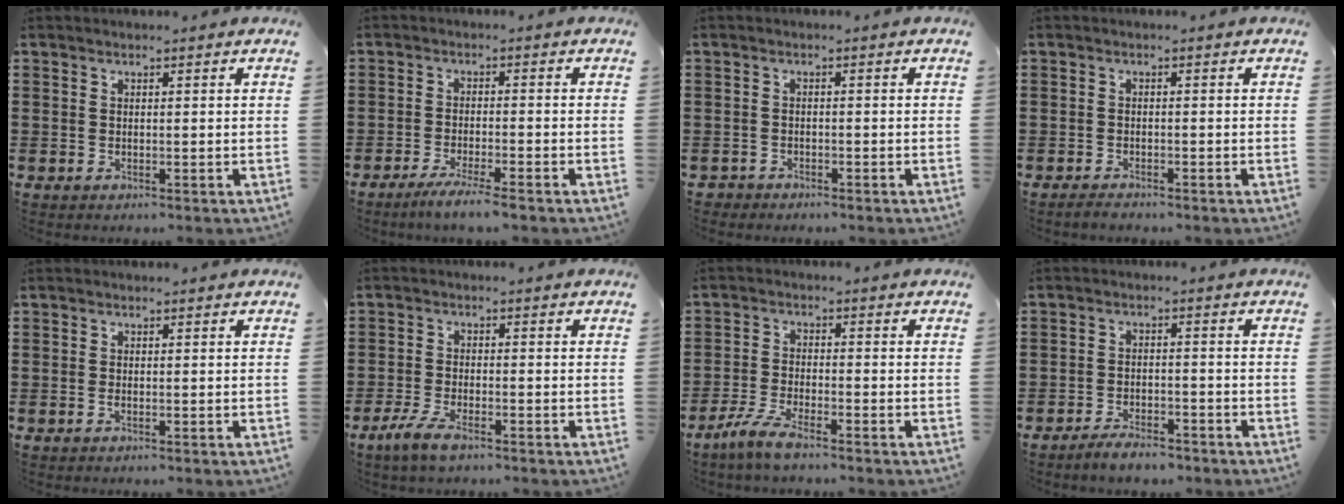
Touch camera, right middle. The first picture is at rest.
{"total": 3.7, "force": [-3.1, -0.3, 2.0], "torque": [-0.041, -0.009, -0.058]}
{"total": 1.5, "force": [-1.5, 0.4, 0.0], "torque": [-0.007, -0.003, -0.033]}
{"total": 1.2, "force": [-1.2, 0.1, 0.3], "torque": [-0.010, -0.003, -0.023]}
{"total": 0.6, "force": [-0.4, 0.0, 0.4], "torque": [-0.012, -0.006, -0.006]}
{"total": 4.2, "force": [-3.0, 1.1, 2.8], "torque": [-0.067, -0.005, -0.060]}
{"total": 4.7, "force": [-3.9, 0.3, 2.6], "torque": [-0.073, -0.013, -0.080]}
{"total": 3.6, "force": [-3.4, 0.5, 1.0], "torque": [-0.020, 0.002, -0.067]}